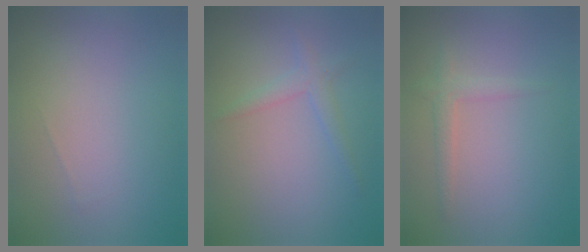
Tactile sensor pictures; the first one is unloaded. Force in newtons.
{"total": 1.6, "press": 1.6, "slide": 0.2}
{"total": 1.6, "press": 1.6, "slide": 0.1}